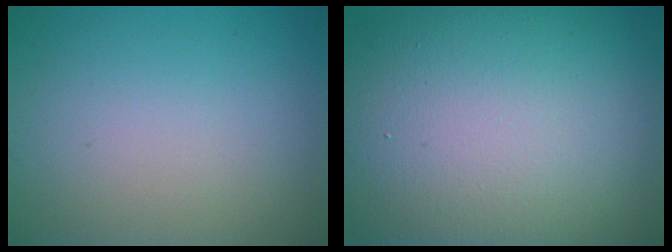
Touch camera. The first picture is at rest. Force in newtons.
{"total": 18.3, "press": 18.3, "slide": 1.0}